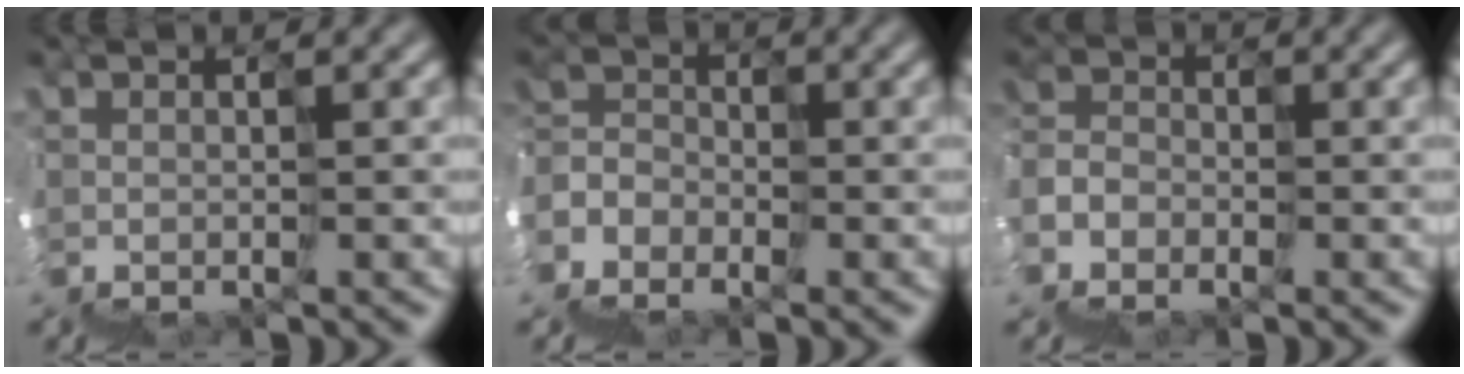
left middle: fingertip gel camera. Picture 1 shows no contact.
{"total": 6.6, "force": [-5.8, 2.6, -1.9], "torque": [0.037, -0.004, -0.092]}
{"total": 5.2, "force": [-4.4, 1.9, -2.1], "torque": [0.049, -0.001, -0.071]}